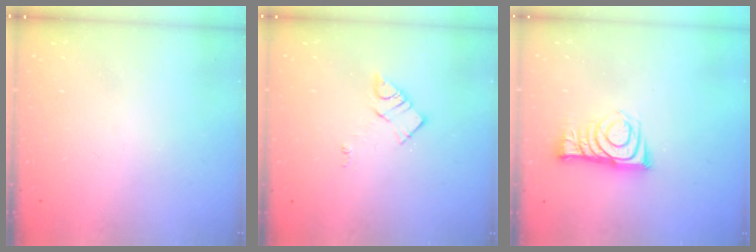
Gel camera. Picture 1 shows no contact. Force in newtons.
{"total": 7.4, "press": 7.4, "slide": 0.2}
{"total": 9.7, "press": 9.7, "slide": 0.4}